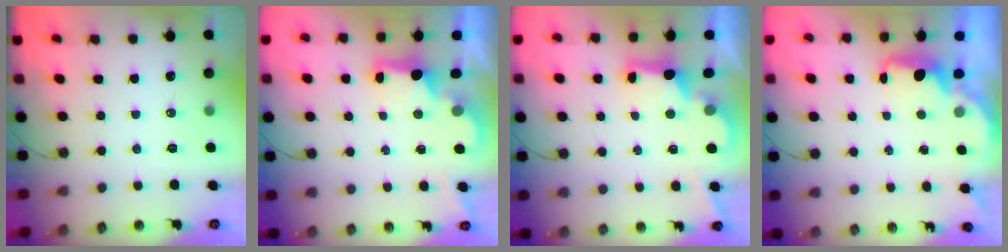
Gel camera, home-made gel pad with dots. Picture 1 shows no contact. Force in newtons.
{"total": 2.5, "press": 2.3, "slide": 0.8}
{"total": 2.9, "press": 2.8, "slide": 0.9}
{"total": 1.8, "press": 1.6, "slide": 0.7}